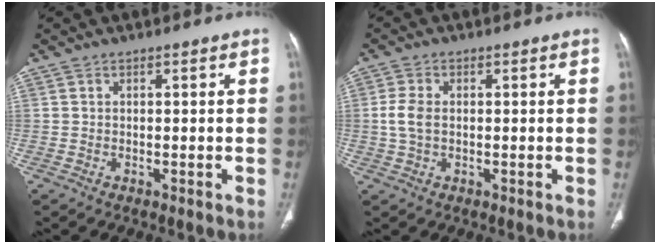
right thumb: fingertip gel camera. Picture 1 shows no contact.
{"total": 3.9, "force": [0.1, 2.4, 3.1], "torque": [-0.077, 0.007, 0.001]}